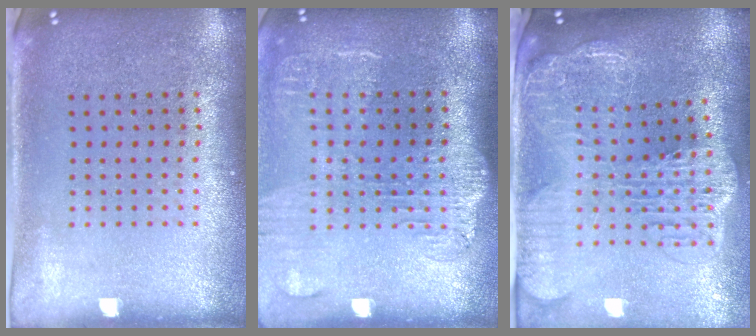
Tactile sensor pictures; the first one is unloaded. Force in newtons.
{"total": 1.9, "press": 1.6, "slide": 1.1}
{"total": 3.5, "press": 2.8, "slide": 2.1}